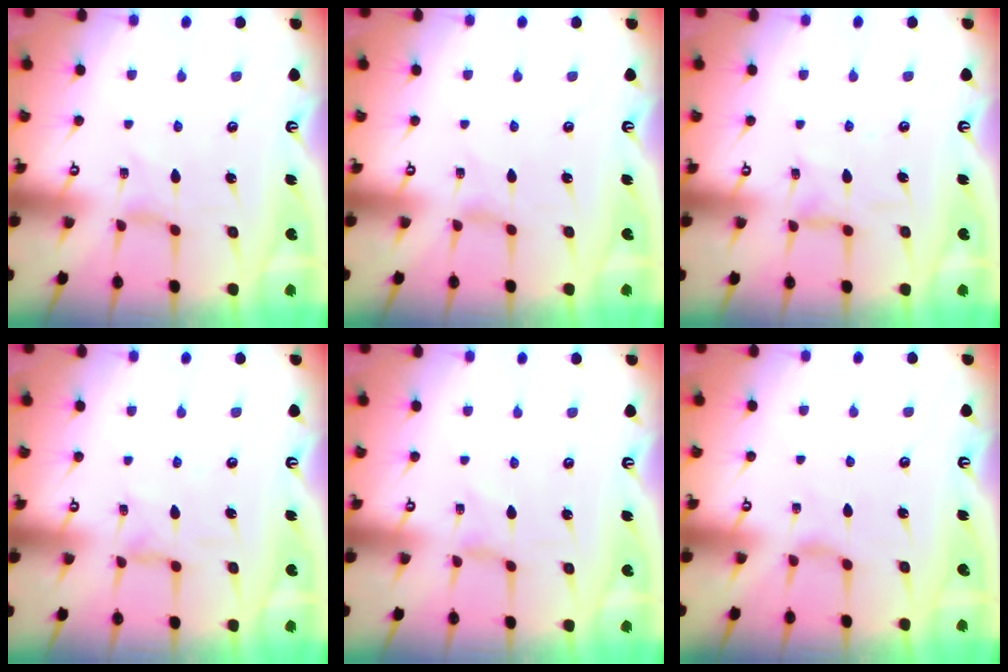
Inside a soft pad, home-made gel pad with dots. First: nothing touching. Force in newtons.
{"total": 0.0}
{"total": 2.4, "press": 2.3, "slide": 0.3}
{"total": 2.8, "press": 2.8, "slide": 0.4}
{"total": 0.0}
{"total": 2.0, "press": 2.0, "slide": 0.3}